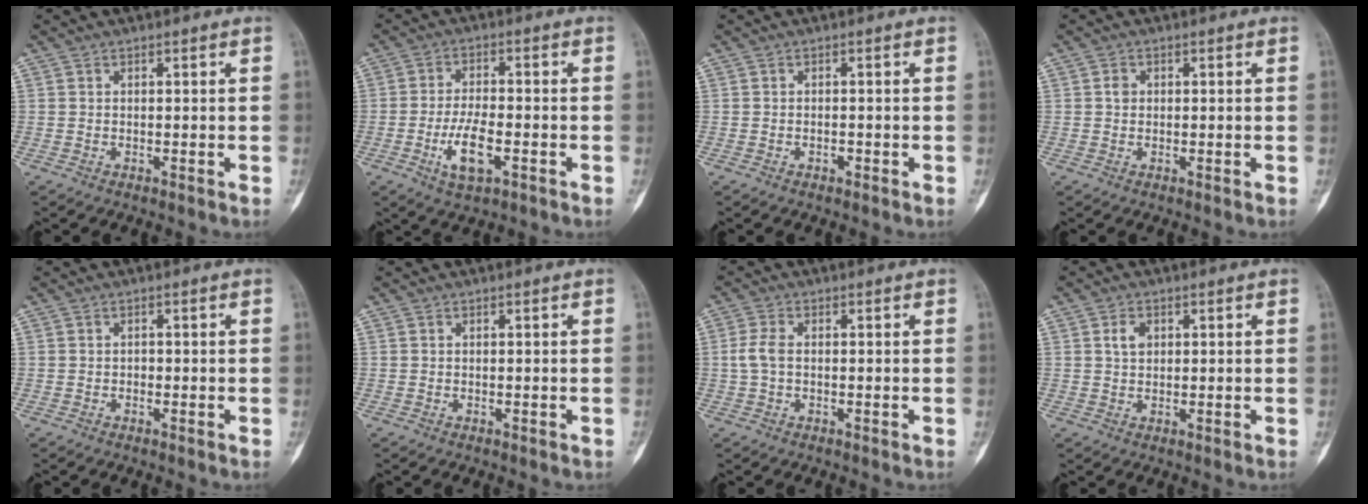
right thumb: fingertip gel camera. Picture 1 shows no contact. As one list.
[{"total": 7.5, "force": [-2.7, 3.0, 6.3], "torque": [-0.118, 0.010, -0.046]}, {"total": 1.0, "force": [-0.4, 0.6, 0.6], "torque": [-0.007, 0.003, -0.006]}, {"total": 1.4, "force": [0.2, 1.2, 0.7], "torque": [-0.009, 0.003, 0.002]}, {"total": 0.6, "force": [-0.2, 0.5, 0.3], "torque": [-0.001, 0.003, -0.007]}, {"total": 0.0}, {"total": 3.4, "force": [-0.1, 2.0, 2.8], "torque": [-0.068, 0.006, -0.006]}, {"total": 2.7, "force": [0.9, 1.9, 1.7], "torque": [-0.025, 0.000, 0.015]}]